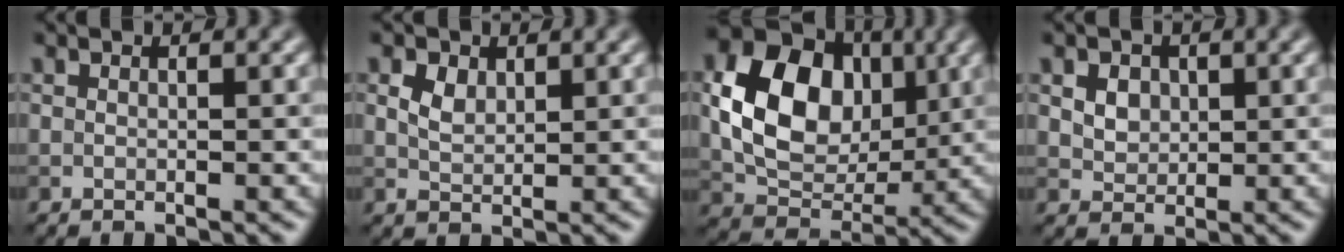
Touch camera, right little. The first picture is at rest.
{"total": 1.9, "force": [0.9, 1.3, 1.2], "torque": [-0.032, 0.000, 0.018]}
{"total": 10.4, "force": [1.3, 7.6, 6.9], "torque": [-0.136, 0.001, 0.026]}
{"total": 3.2, "force": [1.2, 2.4, 1.7], "torque": [-0.043, 0.010, 0.020]}